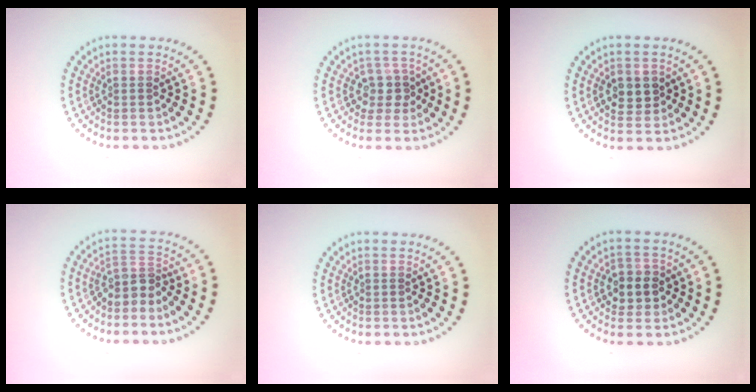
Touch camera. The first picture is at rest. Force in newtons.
{"total": 2.3, "press": 2.0, "slide": 1.2}
{"total": 2.5, "press": 2.5, "slide": 0.3}
{"total": 2.5, "press": 1.9, "slide": 1.7}
{"total": 0.0}
{"total": 2.9, "press": 2.8, "slide": 0.7}